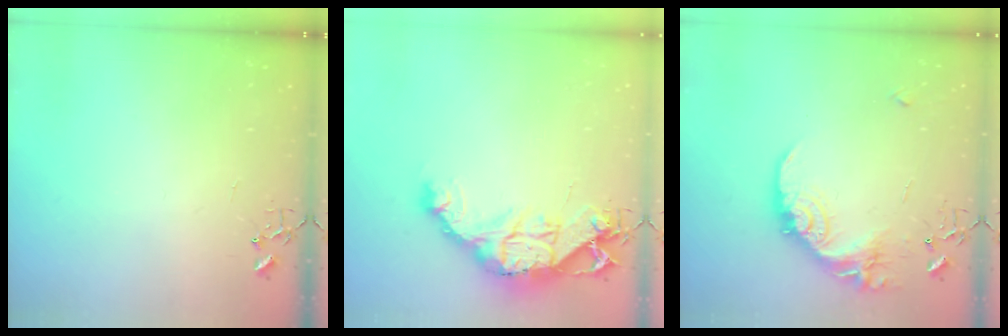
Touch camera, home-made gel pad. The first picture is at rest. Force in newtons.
{"total": 18.1, "press": 18.0, "slide": 2.0}
{"total": 18.0, "press": 17.9, "slide": 1.1}